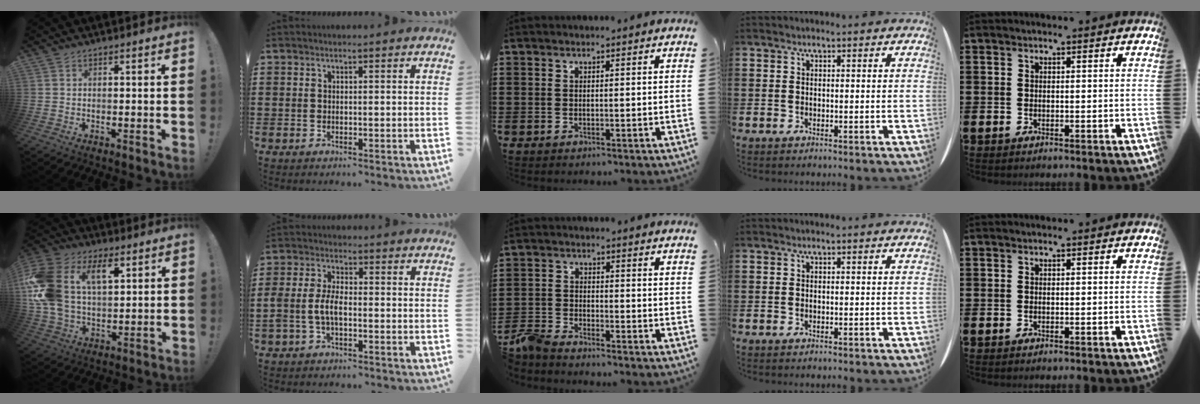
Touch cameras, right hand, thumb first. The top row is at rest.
{"thumb": {"total": 19.8, "force": [7.0, 13.1, 13.2], "torque": [-0.271, -0.023, 0.122]}, "index": {"total": 4.8, "force": [-1.3, 2.5, 3.9], "torque": [-0.097, -0.003, -0.030]}, "middle": {"total": 3.7, "force": [-3.6, 0.5, 1.0], "torque": [-0.047, -0.004, -0.082]}}